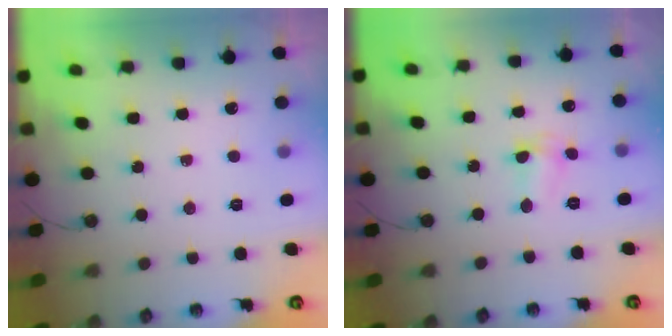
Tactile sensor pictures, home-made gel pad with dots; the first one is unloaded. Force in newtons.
{"total": 2.6, "press": 2.6, "slide": 0.6}